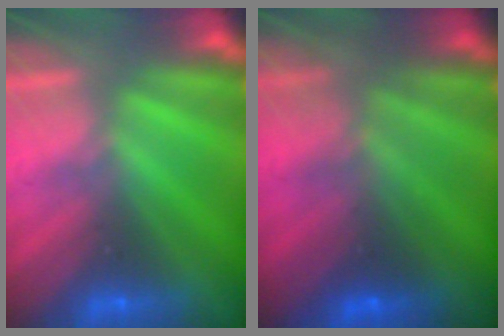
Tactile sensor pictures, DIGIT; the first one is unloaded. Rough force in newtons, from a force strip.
{"total": 7.5}